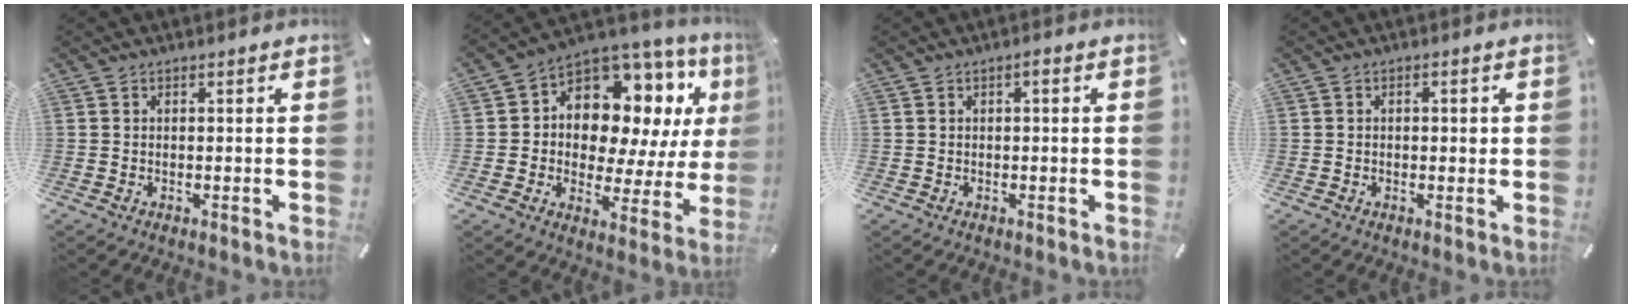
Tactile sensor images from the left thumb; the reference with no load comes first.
{"total": 12.5, "force": [5.6, 9.0, 6.5], "torque": [-0.107, -0.054, 0.106]}
{"total": 0.8, "force": [0.0, 0.2, 0.8], "torque": [-0.016, 0.002, -0.001]}
{"total": 1.4, "force": [-0.1, 0.8, 1.2], "torque": [-0.022, 0.004, -0.004]}